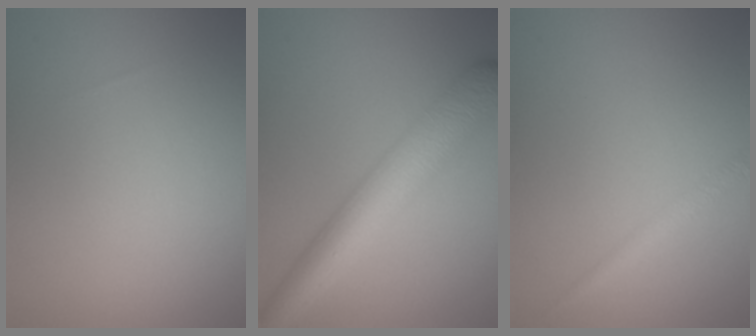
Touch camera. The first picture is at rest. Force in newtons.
{"total": 7.1, "press": 7.1, "slide": 0.1}
{"total": 1.4, "press": 1.4, "slide": 0.0}